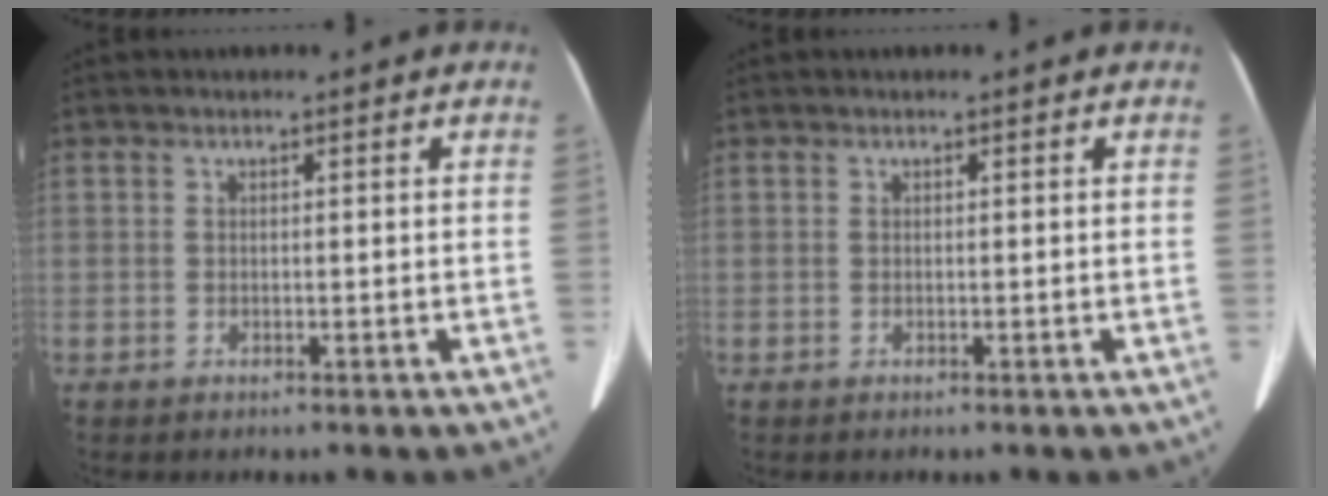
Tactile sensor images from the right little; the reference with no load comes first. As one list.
[{"total": 0.0}]